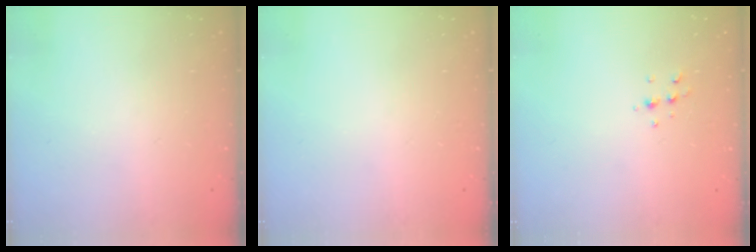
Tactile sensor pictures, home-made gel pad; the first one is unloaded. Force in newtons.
{"total": 0.0}
{"total": 4.9, "press": 4.8, "slide": 1.1}